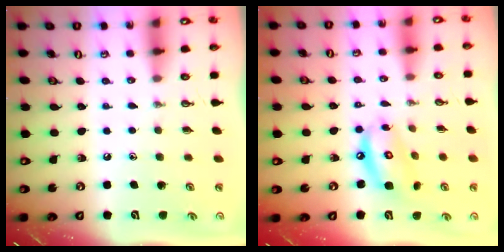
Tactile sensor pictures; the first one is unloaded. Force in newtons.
{"total": 10.7, "press": 10.6, "slide": 1.0}